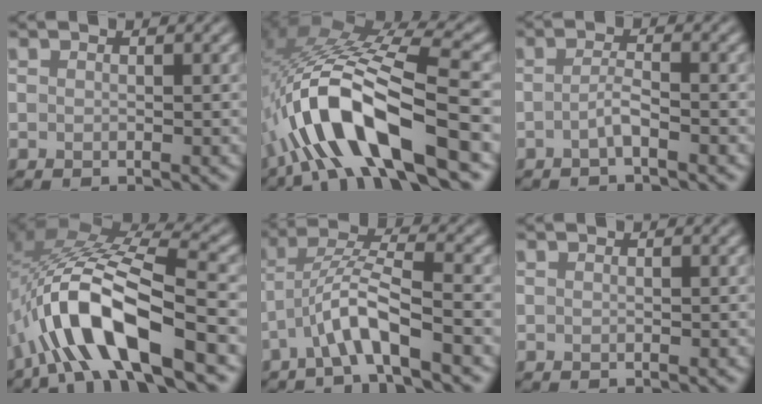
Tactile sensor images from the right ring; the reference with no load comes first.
{"total": 11.2, "force": [-3.6, 3.2, 10.2], "torque": [-0.202, 0.026, -0.071]}
{"total": 1.3, "force": [-0.7, -0.1, 1.1], "torque": [-0.027, 0.007, -0.019]}
{"total": 10.7, "force": [-4.3, 3.3, 9.2], "torque": [-0.184, 0.022, -0.081]}
{"total": 4.6, "force": [-2.5, 0.4, 3.8], "torque": [-0.072, 0.019, -0.053]}
{"total": 0.0}